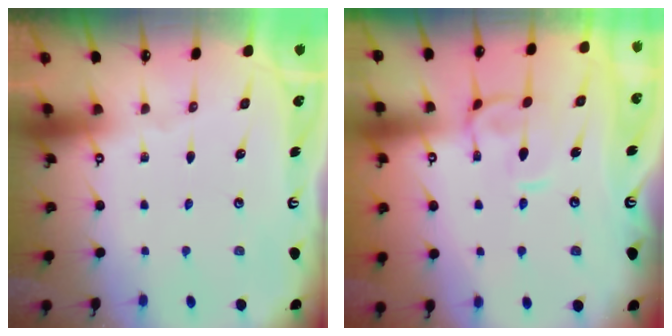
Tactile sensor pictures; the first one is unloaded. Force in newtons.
{"total": 1.4, "press": 1.2, "slide": 0.7}